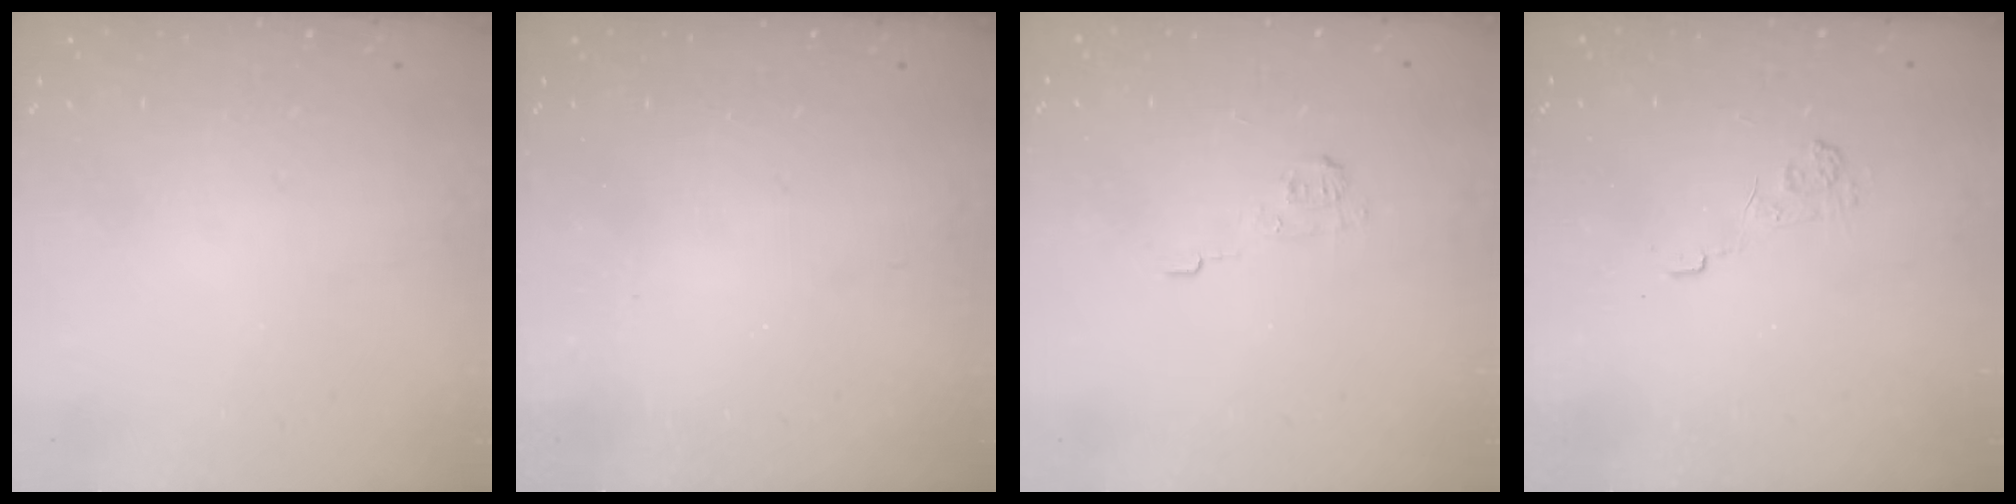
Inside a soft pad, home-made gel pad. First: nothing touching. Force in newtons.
{"total": 2.6, "press": 2.5, "slide": 0.8}
{"total": 5.5, "press": 5.5, "slide": 0.6}
{"total": 3.4, "press": 3.0, "slide": 1.6}